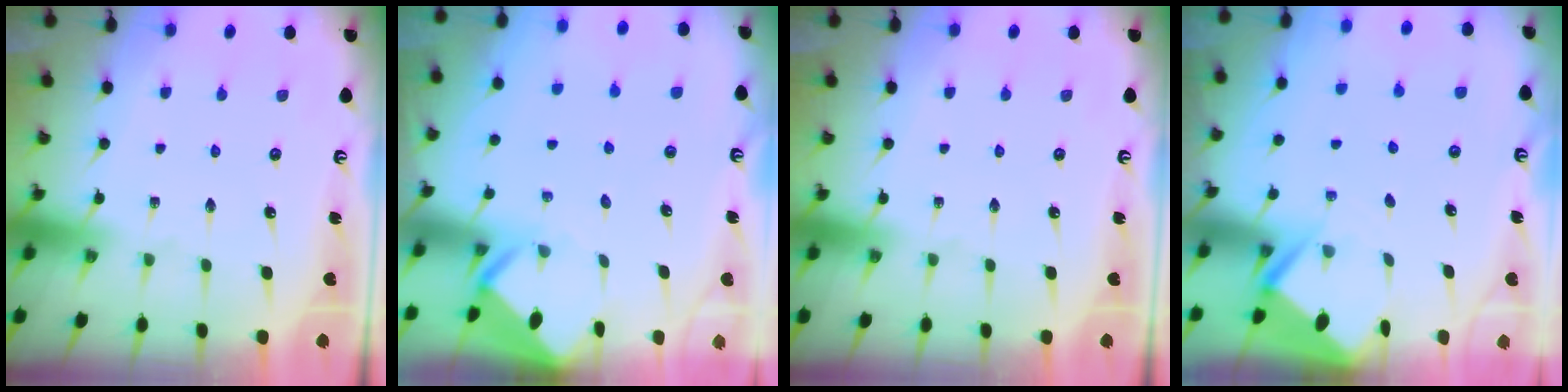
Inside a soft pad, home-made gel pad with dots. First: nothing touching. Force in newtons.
{"total": 3.4, "press": 3.4, "slide": 0.3}
{"total": 0.0}
{"total": 2.9, "press": 2.8, "slide": 0.4}